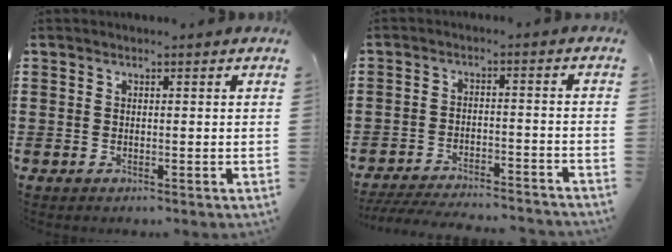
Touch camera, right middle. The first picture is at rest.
{"total": 5.2, "force": [-5.1, 0.2, 1.0], "torque": [-0.019, -0.002, -0.102]}